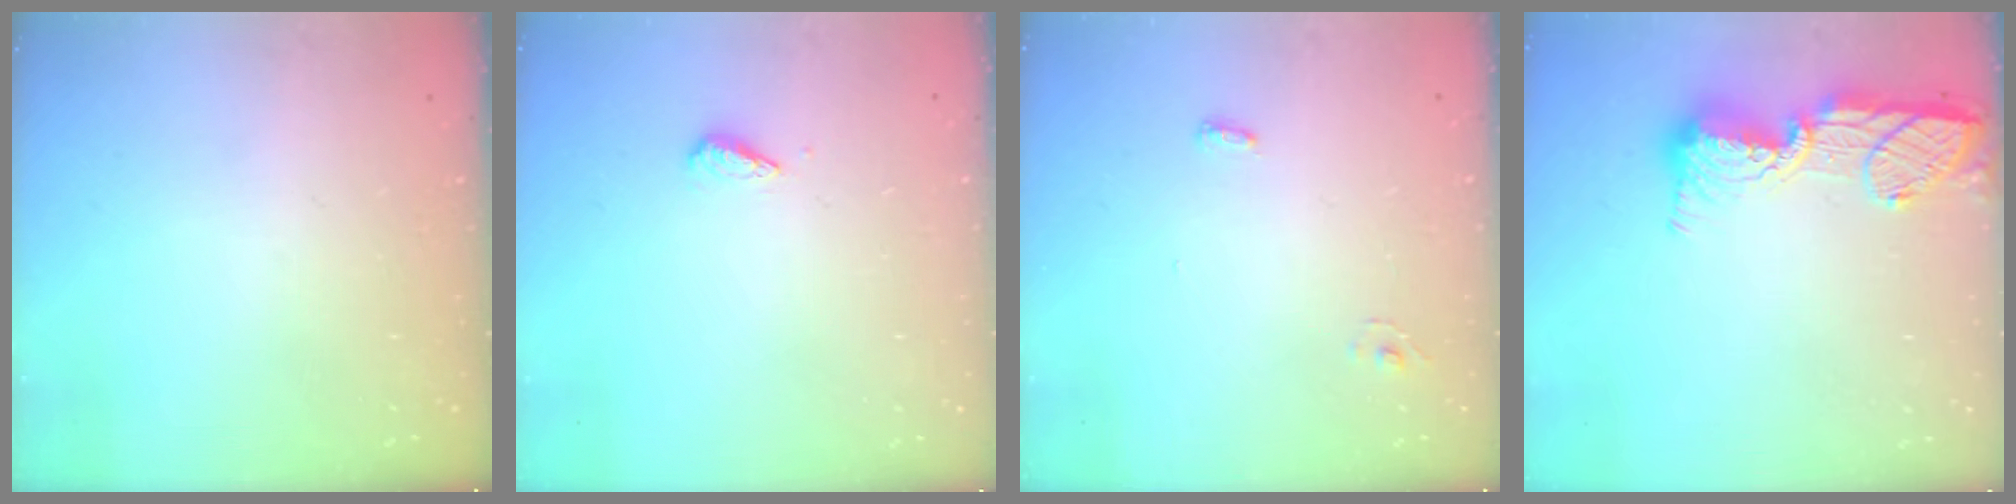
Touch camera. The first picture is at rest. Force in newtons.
{"total": 2.7, "press": 2.7, "slide": 0.6}
{"total": 4.1, "press": 3.5, "slide": 2.2}
{"total": 16.3, "press": 16.3, "slide": 1.3}